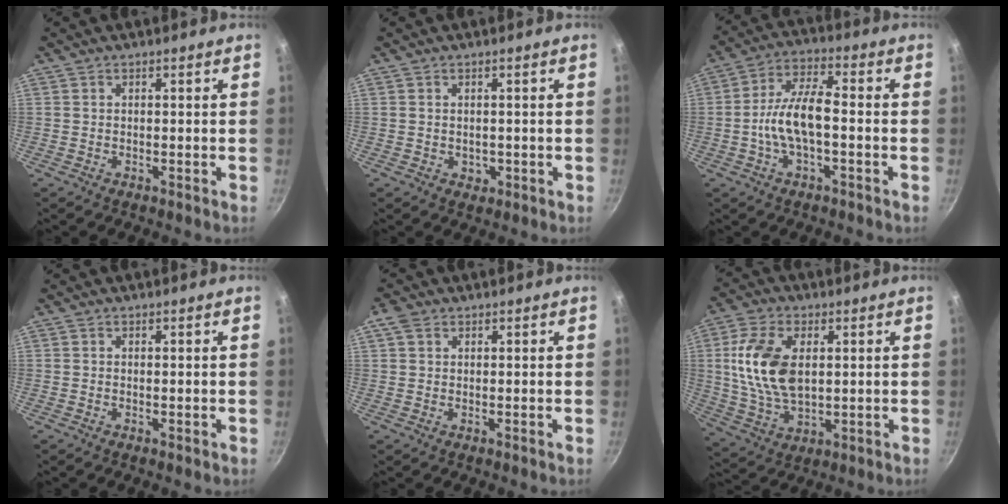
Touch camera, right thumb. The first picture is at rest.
{"total": 1.7, "force": [-0.2, 1.4, 0.9], "torque": [-0.008, -0.001, 0.000]}
{"total": 9.8, "force": [-1.8, 3.9, 8.8], "torque": [-0.158, 0.034, -0.044]}
{"total": 0.0}
{"total": 2.7, "force": [1.2, 1.9, 1.5], "torque": [-0.027, 0.003, 0.020]}
{"total": 14.4, "force": [2.3, 8.5, 11.4], "torque": [-0.209, -0.008, 0.047]}